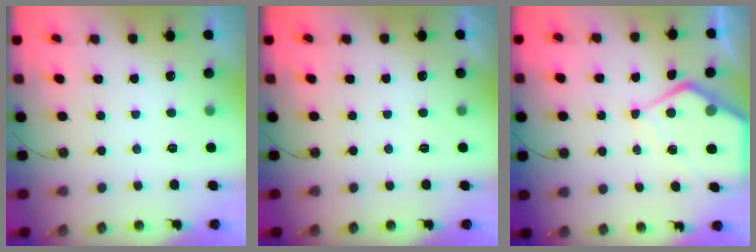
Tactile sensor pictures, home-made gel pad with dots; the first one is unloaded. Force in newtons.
{"total": 0.0}
{"total": 8.9, "press": 8.9, "slide": 1.1}